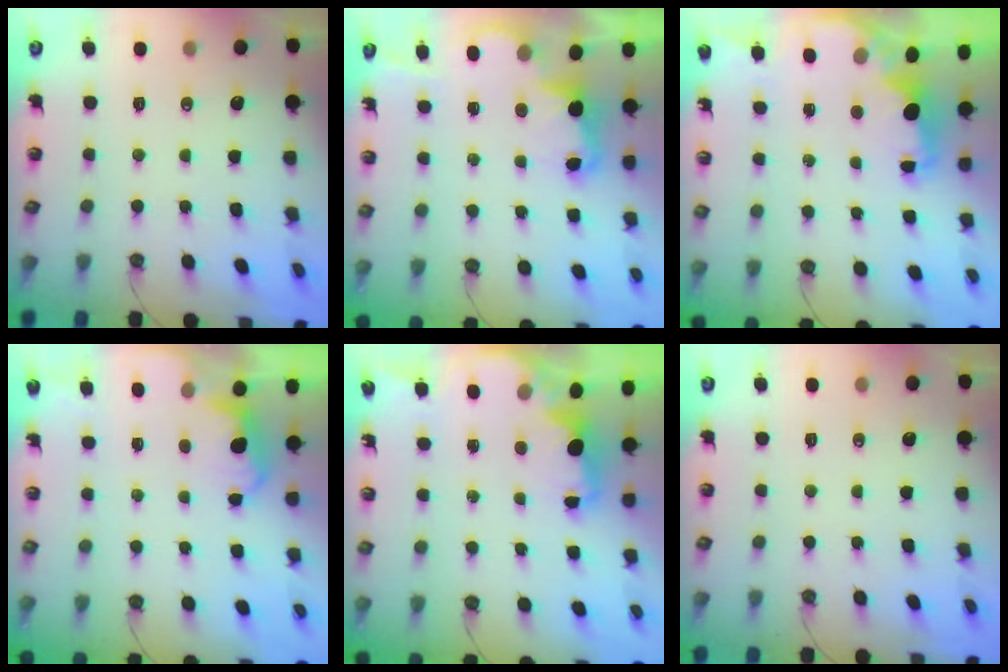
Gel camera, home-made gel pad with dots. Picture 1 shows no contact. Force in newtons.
{"total": 3.2, "press": 3.2, "slide": 0.7}
{"total": 2.4, "press": 2.2, "slide": 0.8}
{"total": 2.3, "press": 2.1, "slide": 0.9}
{"total": 2.5, "press": 2.3, "slide": 0.8}
{"total": 0.0}